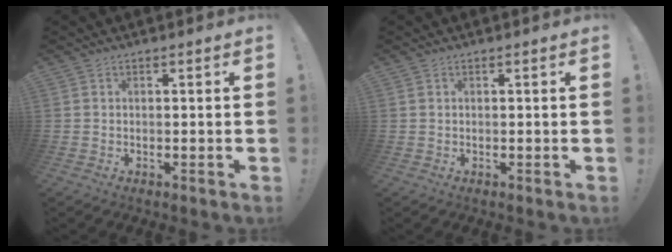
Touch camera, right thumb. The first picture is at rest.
{"total": 0.0}